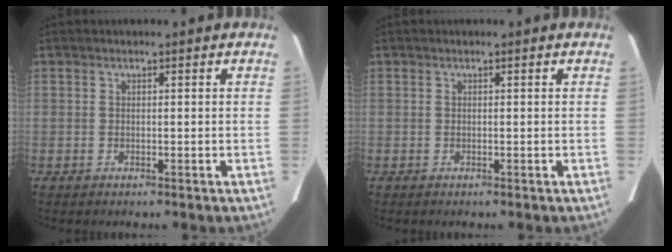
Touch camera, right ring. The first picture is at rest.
{"total": 0.0}